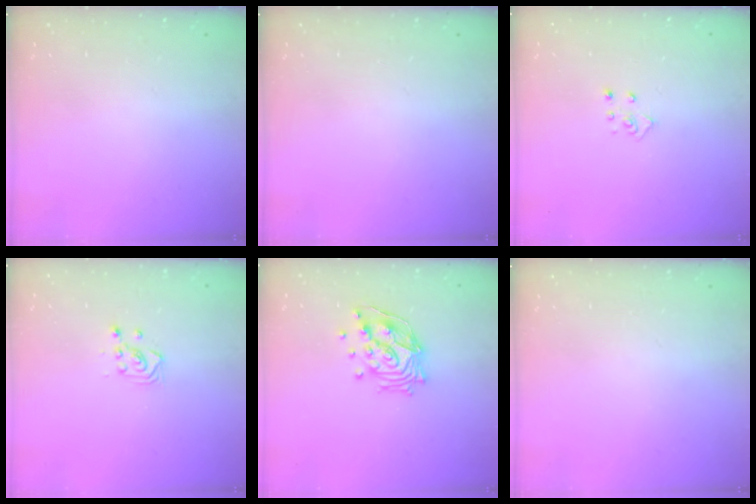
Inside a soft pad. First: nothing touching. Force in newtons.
{"total": 0.0}
{"total": 3.8, "press": 3.8, "slide": 0.4}
{"total": 3.0, "press": 3.0, "slide": 0.5}
{"total": 14.4, "press": 14.3, "slide": 1.7}
{"total": 0.0}